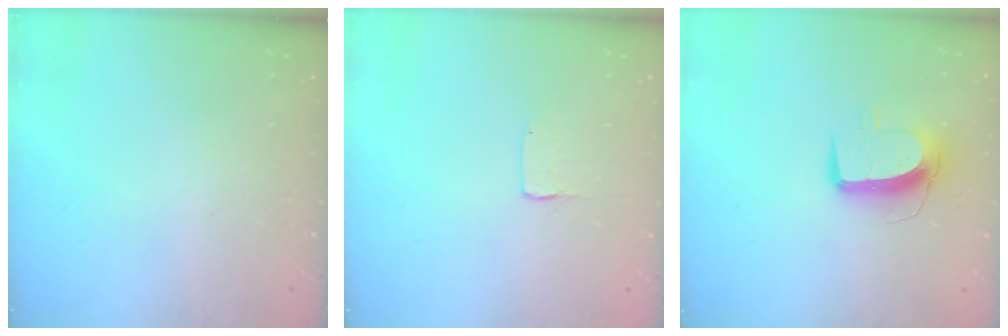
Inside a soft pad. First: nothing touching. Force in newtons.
{"total": 1.0, "press": 1.0, "slide": 0.1}
{"total": 10.3, "press": 10.3, "slide": 0.5}